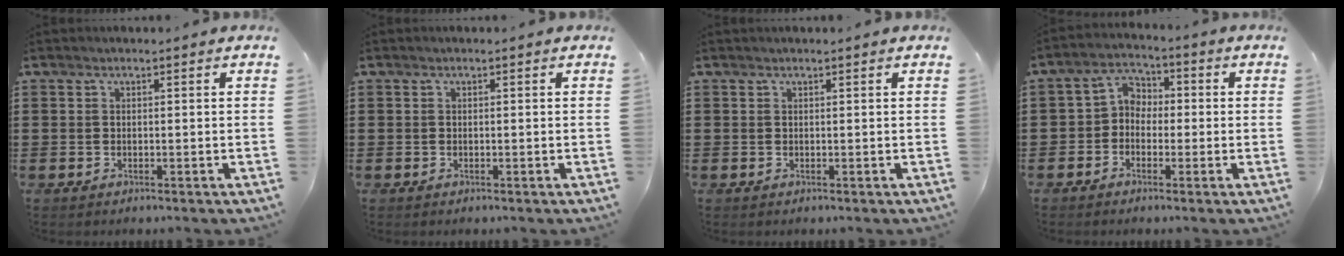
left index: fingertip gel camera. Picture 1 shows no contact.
{"total": 0.0}
{"total": 0.0}
{"total": 3.7, "force": [-1.8, 3.0, 1.1], "torque": [-0.040, 0.011, -0.046]}